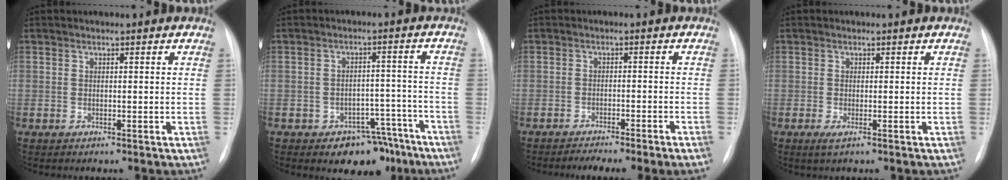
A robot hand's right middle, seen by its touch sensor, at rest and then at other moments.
{"total": 7.6, "force": [-5.5, 4.3, 2.9], "torque": [-0.010, 0.029, -0.072]}
{"total": 5.7, "force": [-4.5, -0.9, 3.5], "torque": [-0.040, -0.005, -0.065]}
{"total": 1.2, "force": [-0.6, 0.1, 1.1], "torque": [-0.020, -0.003, -0.011]}